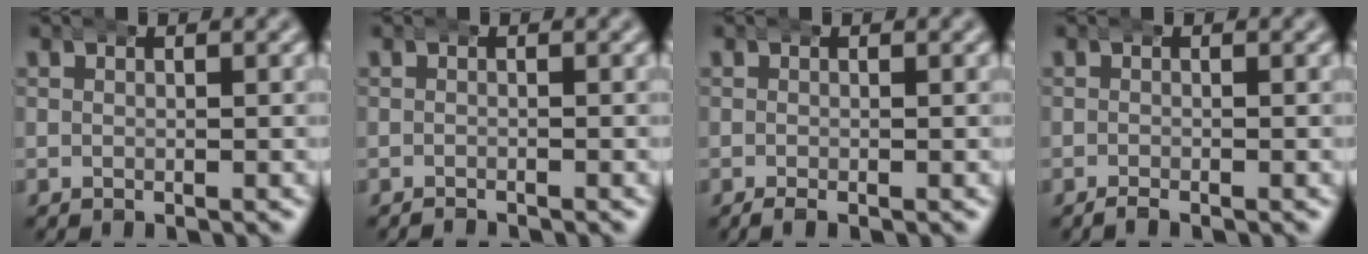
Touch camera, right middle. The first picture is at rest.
{"total": 0.8, "force": [-0.8, -0.1, -0.1], "torque": [-0.003, -0.007, -0.012]}
{"total": 0.8, "force": [-0.6, 0.1, 0.5], "torque": [-0.013, -0.004, -0.009]}
{"total": 0.8, "force": [-0.8, 0.0, 0.3], "torque": [-0.010, -0.004, -0.013]}